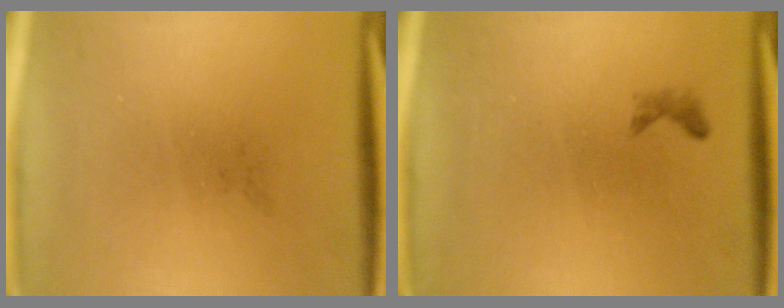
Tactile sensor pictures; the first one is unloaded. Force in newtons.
{"total": 0.6}